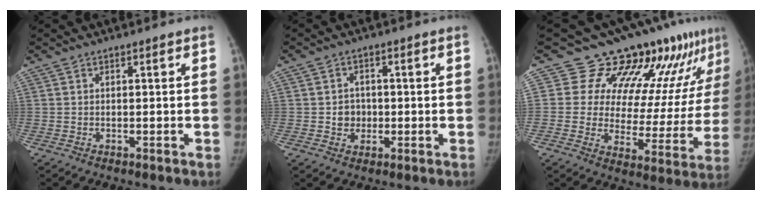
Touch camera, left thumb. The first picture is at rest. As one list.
[{"total": 3.9, "force": [-0.5, 3.6, 1.4], "torque": [0.005, 0.007, -0.008]}, {"total": 19.1, "force": [14.6, 8.6, 8.8], "torque": [-0.050, -0.080, 0.182]}]